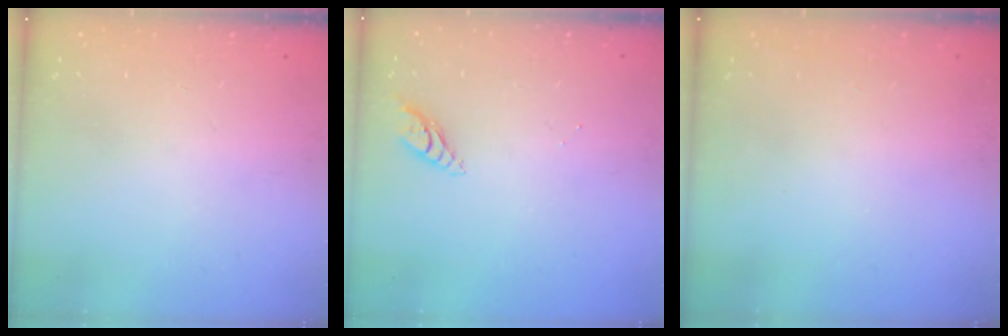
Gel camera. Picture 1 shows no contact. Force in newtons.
{"total": 5.0, "press": 5.0, "slide": 0.4}
{"total": 0.0}